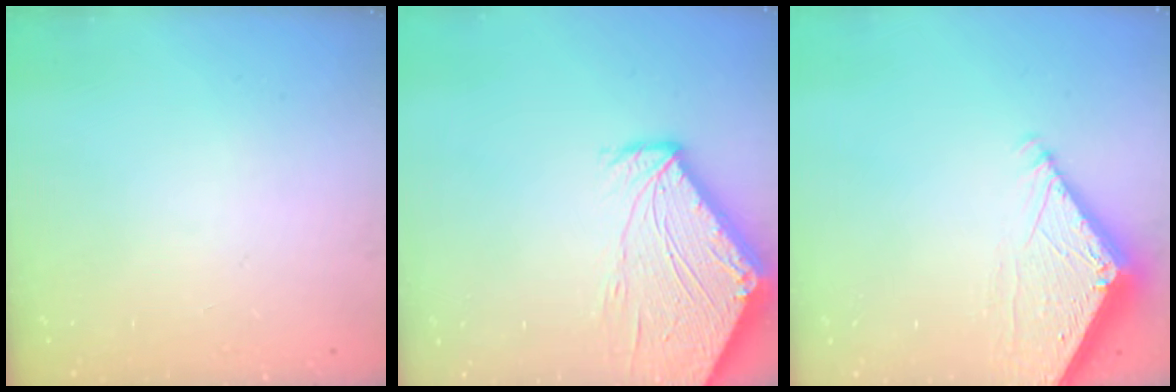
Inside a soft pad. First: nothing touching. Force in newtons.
{"total": 10.9, "press": 10.8, "slide": 1.2}
{"total": 7.2, "press": 7.2, "slide": 0.3}